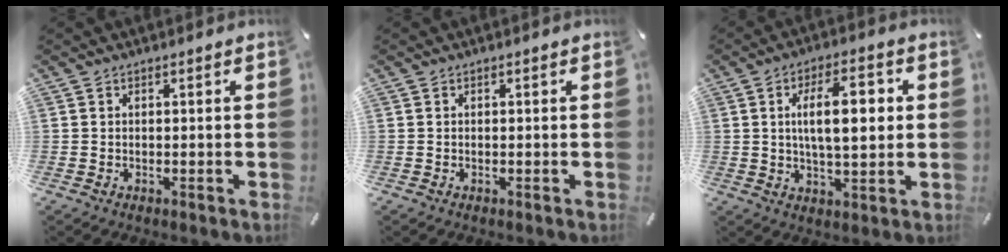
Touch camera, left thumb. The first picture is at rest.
{"total": 0.0}
{"total": 12.3, "force": [2.2, 5.2, 11.0], "torque": [-0.183, 0.004, 0.030]}